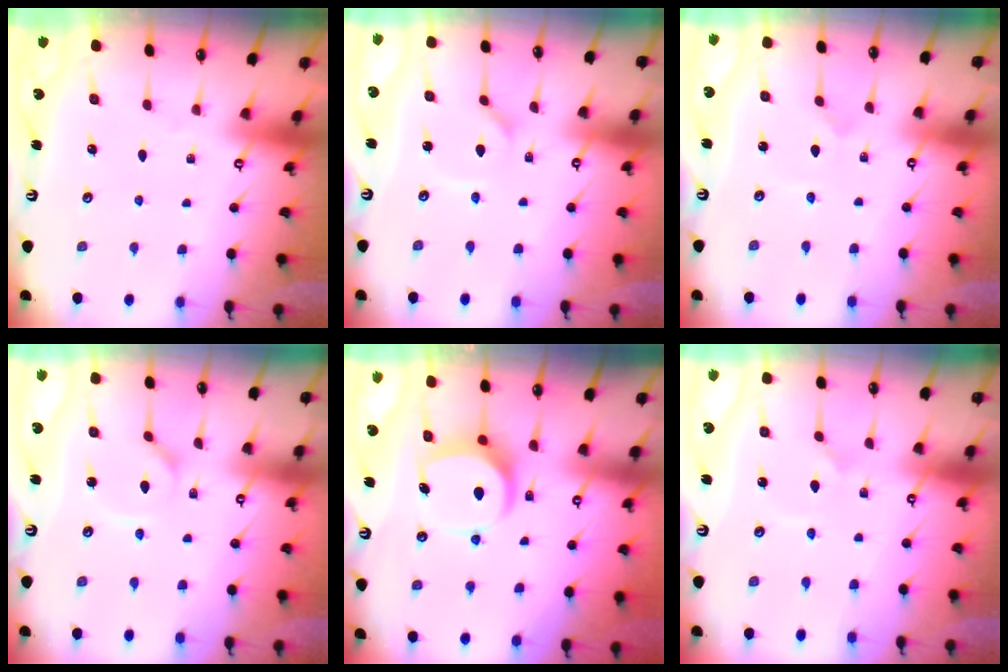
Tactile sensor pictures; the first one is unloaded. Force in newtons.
{"total": 1.6, "press": 1.5, "slide": 0.2}
{"total": 0.8, "press": 0.8, "slide": 0.1}
{"total": 3.8, "press": 3.8, "slide": 0.3}
{"total": 9.4, "press": 9.4, "slide": 0.4}
{"total": 2.4, "press": 2.4, "slide": 0.2}